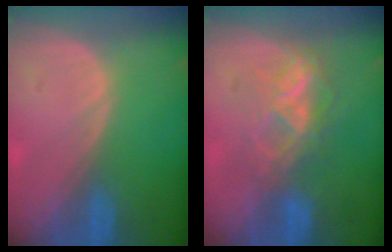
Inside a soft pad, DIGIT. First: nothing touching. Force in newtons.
{"total": 6.1, "press": 5.8, "slide": 2.0}